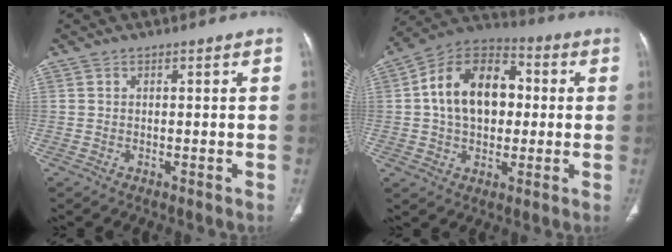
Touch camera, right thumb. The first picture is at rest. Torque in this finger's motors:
{"motor_torque": [-0.50, 1.10, 0.50, 0.30, 0.18]}